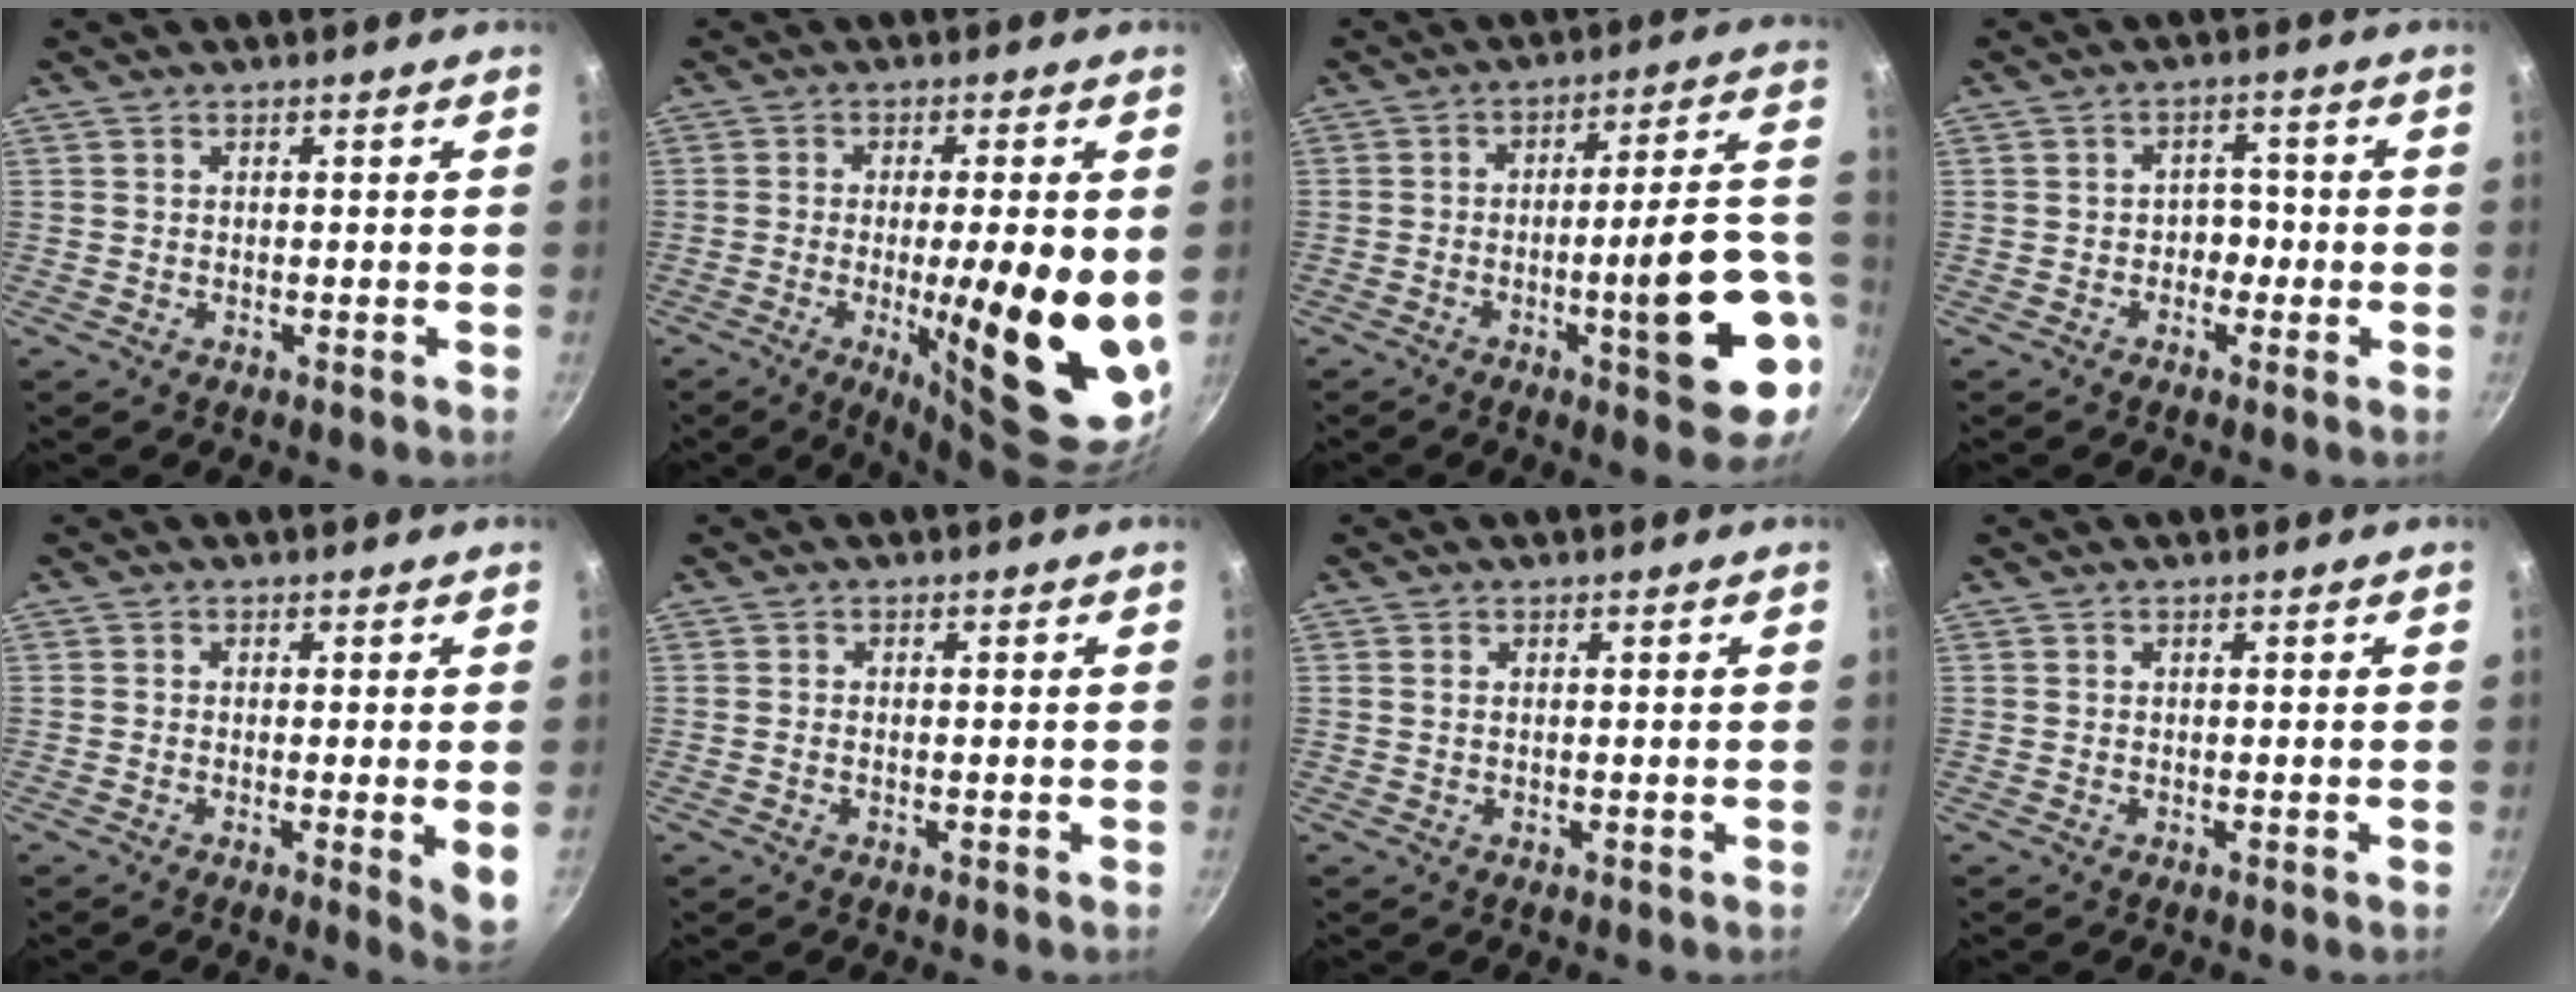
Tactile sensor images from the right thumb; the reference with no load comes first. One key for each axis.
{"total": 17.9, "fx": -2.1, "fy": 4.0, "fz": 17.3, "tx": -0.245, "ty": -0.015, "tz": -0.027}
{"total": 18.0, "fx": -4.7, "fy": 4.4, "fz": 16.8, "tx": -0.209, "ty": 0.030, "tz": -0.061}
{"total": 3.3, "fx": -1.1, "fy": 2.6, "fz": 1.6, "tx": 0.011, "ty": 0.017, "tz": -0.019}
{"total": 4.5, "fx": -0.4, "fy": 0.5, "fz": 4.4, "tx": -0.062, "ty": -0.013, "tz": -0.007}
{"total": 0.6, "fx": -0.2, "fy": 0.4, "fz": 0.4, "tx": -0.008, "ty": 0.003, "tz": -0.005}
{"total": 0.6, "fx": 0.2, "fy": 0.3, "fz": 0.5, "tx": -0.010, "ty": 0.000, "tz": 0.003}
{"total": 0.0}